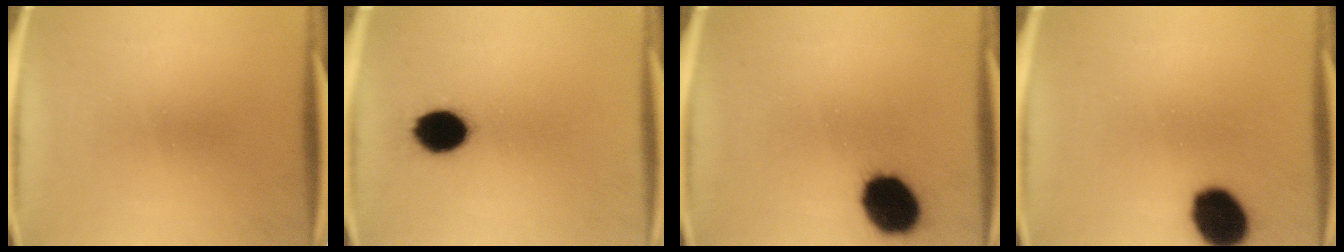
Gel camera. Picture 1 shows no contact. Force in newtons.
{"total": 10.8}
{"total": 14.7}
{"total": 13.4}